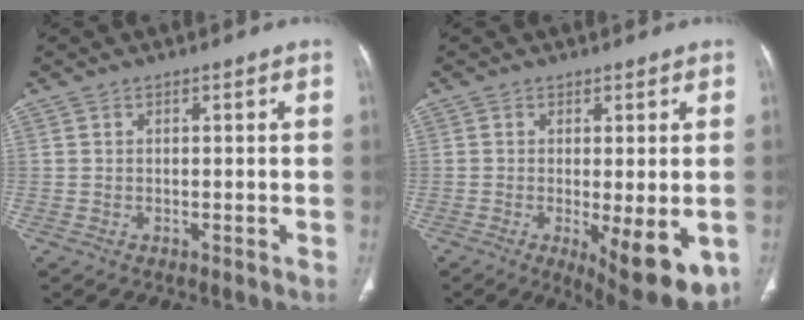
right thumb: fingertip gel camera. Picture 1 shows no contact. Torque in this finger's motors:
{"motor_torque": [0.06, 0.87, 0.04, 0.29, 0.10]}